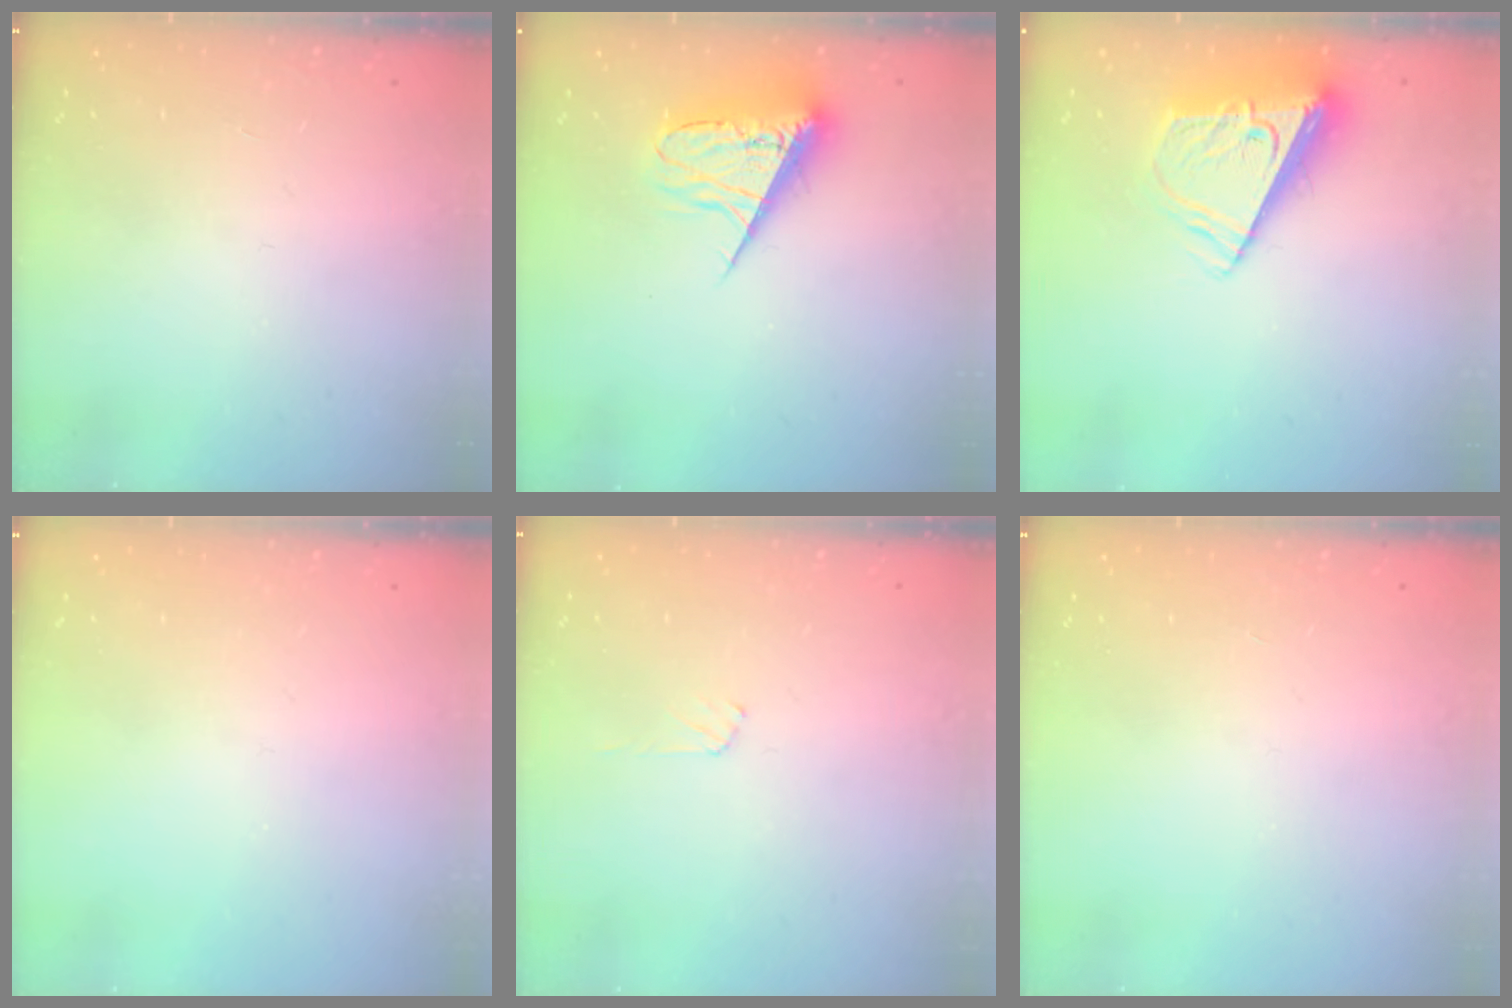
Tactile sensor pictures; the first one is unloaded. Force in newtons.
{"total": 8.8, "press": 8.7, "slide": 0.8}
{"total": 9.4, "press": 9.4, "slide": 1.2}
{"total": 0.0}
{"total": 4.1, "press": 4.0, "slide": 0.5}
{"total": 0.0}